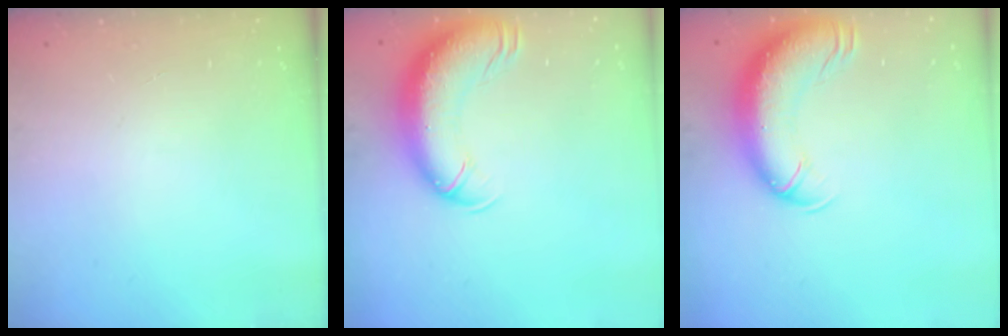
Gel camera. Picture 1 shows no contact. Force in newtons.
{"total": 14.7, "press": 14.2, "slide": 3.6}
{"total": 14.7, "press": 14.2, "slide": 3.6}